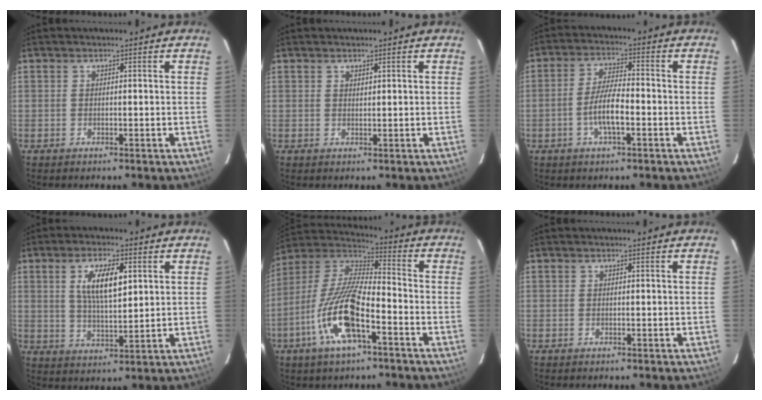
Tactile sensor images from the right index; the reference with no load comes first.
{"total": 0.8, "force": [0.7, 0.3, 0.3], "torque": [-0.005, 0.001, 0.012]}
{"total": 6.6, "force": [-2.3, 1.6, 6.0], "torque": [-0.118, 0.002, -0.043]}
{"total": 8.9, "force": [2.9, 3.1, 7.9], "torque": [-0.144, 0.004, 0.055]}
{"total": 16.2, "force": [-7.1, 4.5, 13.8], "torque": [-0.281, -0.012, -0.145]}
{"total": 0.0}